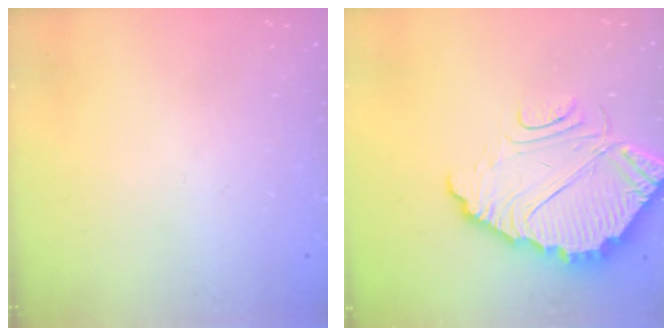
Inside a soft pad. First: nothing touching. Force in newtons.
{"total": 10.3, "press": 10.2, "slide": 0.7}